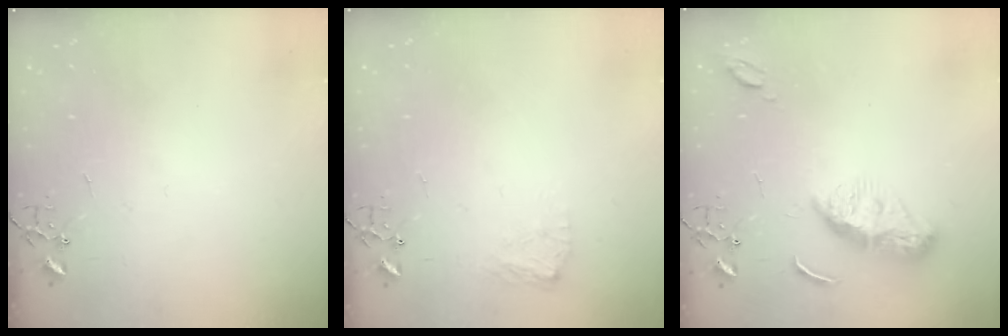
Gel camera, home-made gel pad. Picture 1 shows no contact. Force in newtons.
{"total": 7.9, "press": 7.9, "slide": 0.3}
{"total": 10.4, "press": 10.4, "slide": 0.1}